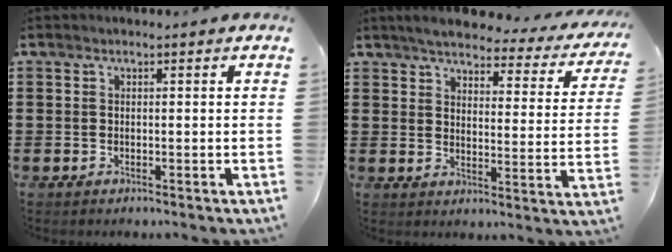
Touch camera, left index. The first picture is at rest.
{"total": 4.2, "force": [3.9, 0.4, 1.5], "torque": [-0.053, -0.024, 0.062]}